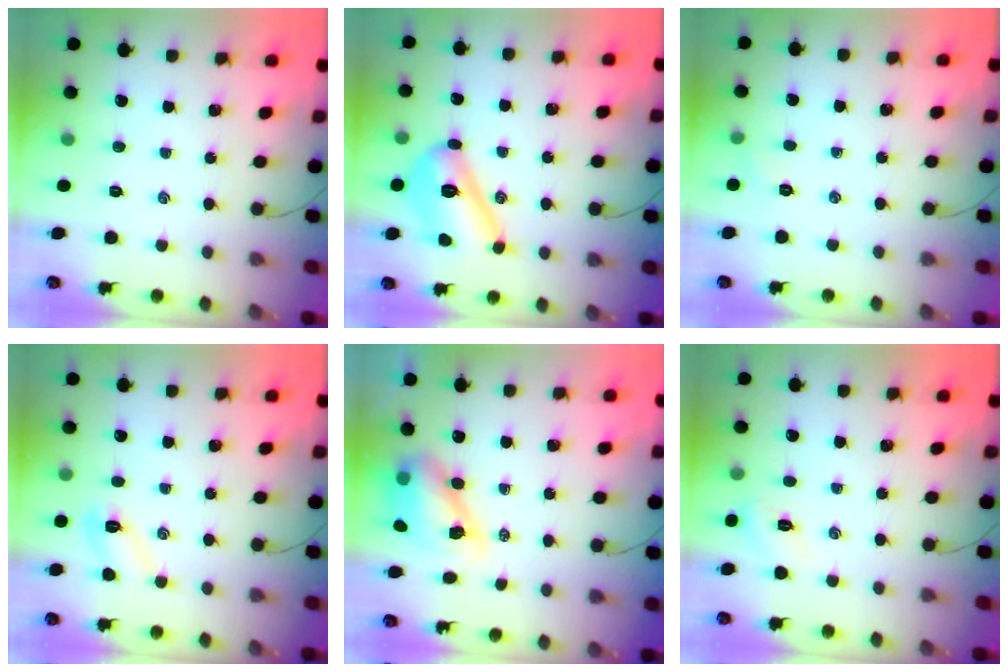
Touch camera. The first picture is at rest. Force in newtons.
{"total": 13.4, "press": 13.4, "slide": 1.2}
{"total": 3.9, "press": 3.8, "slide": 1.0}
{"total": 4.8, "press": 4.7, "slide": 1.2}
{"total": 9.2, "press": 9.0, "slide": 2.1}
{"total": 6.0, "press": 5.8, "slide": 1.6}